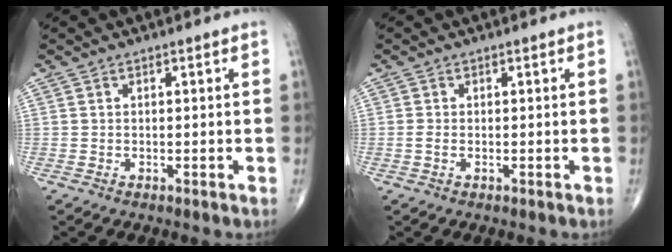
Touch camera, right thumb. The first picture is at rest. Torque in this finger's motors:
{"motor_torque": [-0.05, -0.14, -0.13, 0.04, 0.07]}